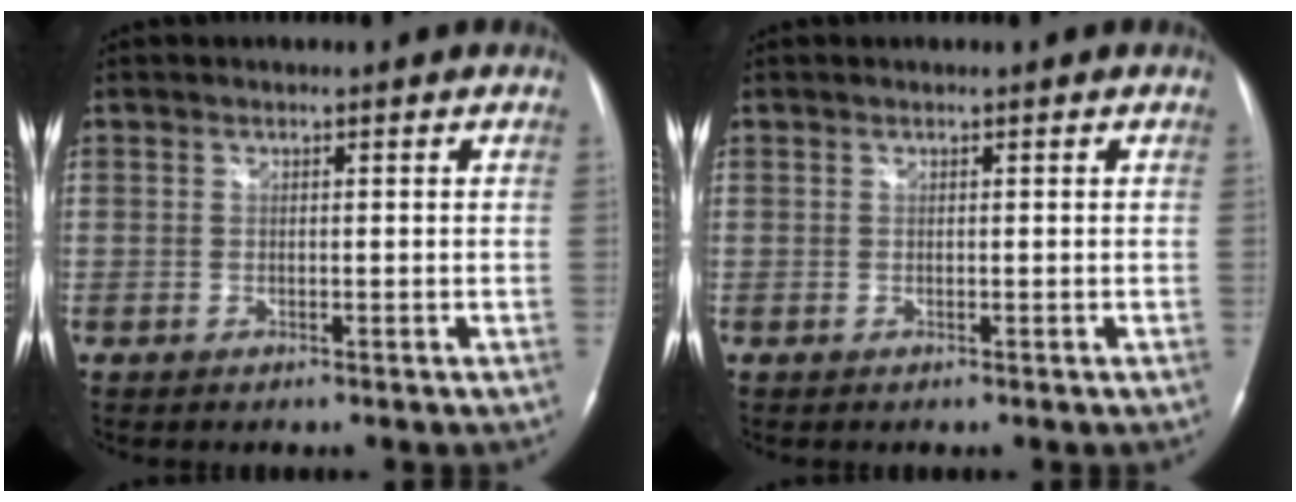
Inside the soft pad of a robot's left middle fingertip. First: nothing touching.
{"total": 0.0}